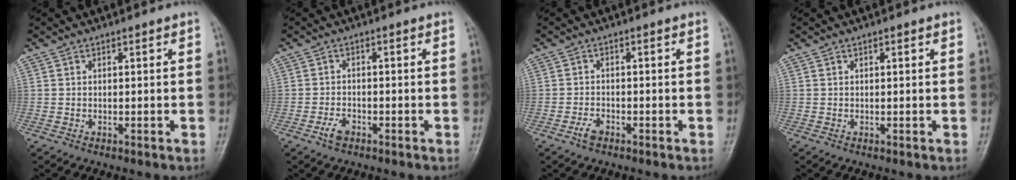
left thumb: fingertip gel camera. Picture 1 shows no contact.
{"total": 2.7, "force": [-1.7, 1.5, 1.6], "torque": [-0.030, 0.011, -0.030]}
{"total": 2.4, "force": [-1.6, 1.2, 1.3], "torque": [-0.027, 0.010, -0.030]}
{"total": 0.6, "force": [0.2, 0.2, 0.5], "torque": [-0.010, 0.000, 0.003]}